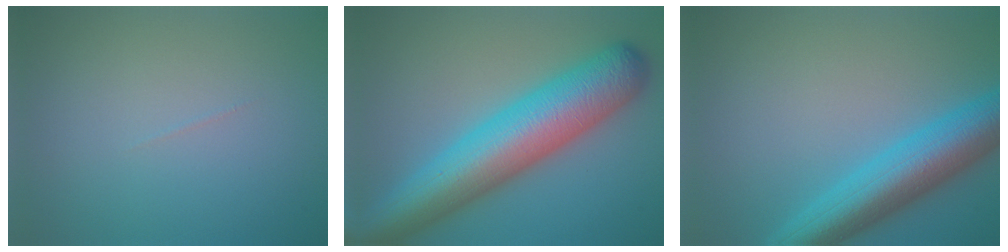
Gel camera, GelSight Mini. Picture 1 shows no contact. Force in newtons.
{"total": 11.7, "press": 11.7, "slide": 0.2}
{"total": 8.2, "press": 8.2, "slide": 0.2}